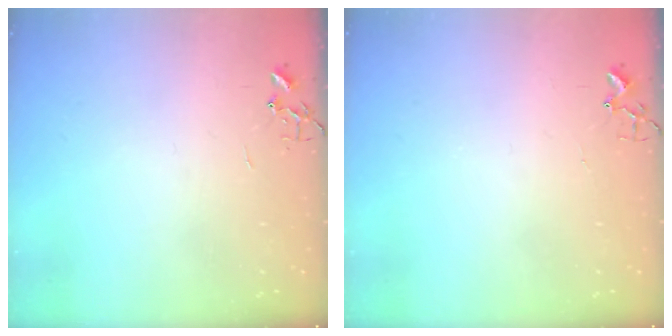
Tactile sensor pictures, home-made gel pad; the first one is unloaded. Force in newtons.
{"total": 2.4, "press": 2.4, "slide": 0.3}